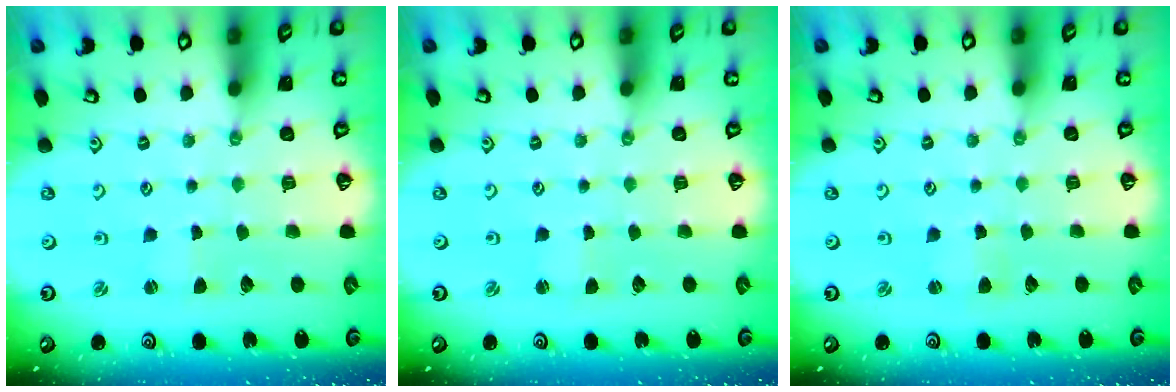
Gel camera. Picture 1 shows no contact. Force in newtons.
{"total": 0.0}
{"total": 2.5, "press": 2.4, "slide": 0.5}